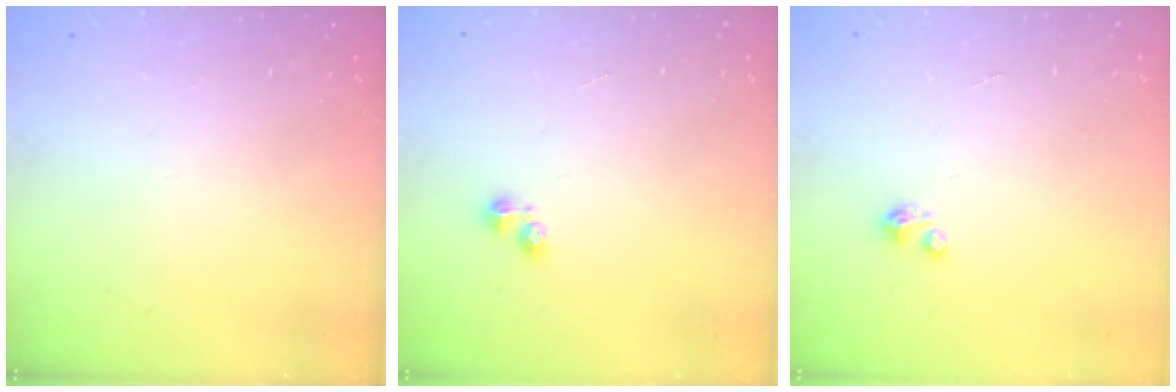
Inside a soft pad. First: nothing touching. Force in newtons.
{"total": 2.5, "press": 2.5, "slide": 0.4}
{"total": 1.6, "press": 1.6, "slide": 0.2}